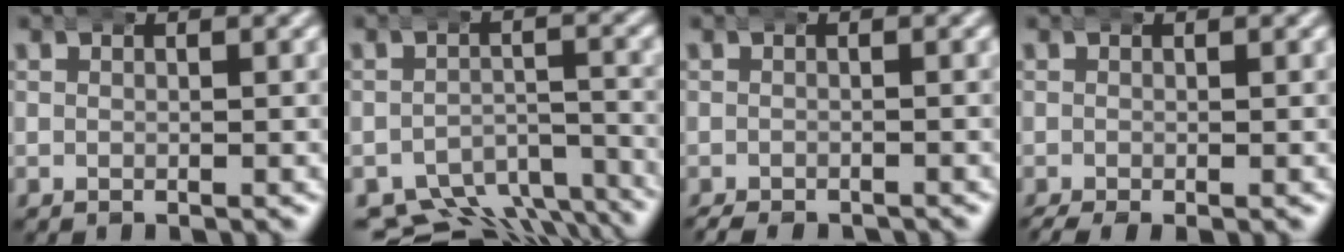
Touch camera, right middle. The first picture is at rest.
{"total": 9.7, "force": [-7.3, 5.0, 4.0], "torque": [-0.060, -0.041, -0.109]}
{"total": 1.6, "force": [-1.5, 0.4, 0.2], "torque": [-0.008, -0.012, -0.019]}
{"total": 1.8, "force": [-1.4, 0.5, 1.0], "torque": [-0.020, -0.011, -0.015]}